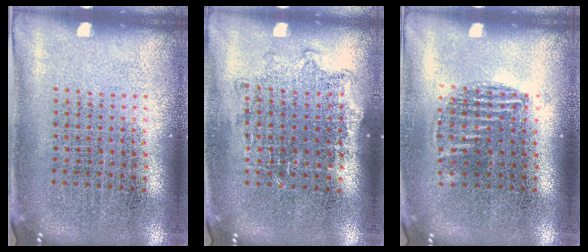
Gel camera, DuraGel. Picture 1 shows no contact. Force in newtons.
{"total": 1.1, "press": 0.9, "slide": 0.5}
{"total": 0.9, "press": 0.8, "slide": 0.3}